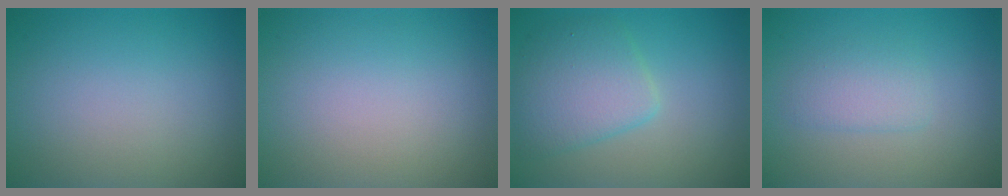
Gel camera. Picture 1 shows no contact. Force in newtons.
{"total": 0.0}
{"total": 4.3, "press": 4.3, "slide": 0.2}
{"total": 1.8, "press": 1.8, "slide": 0.1}